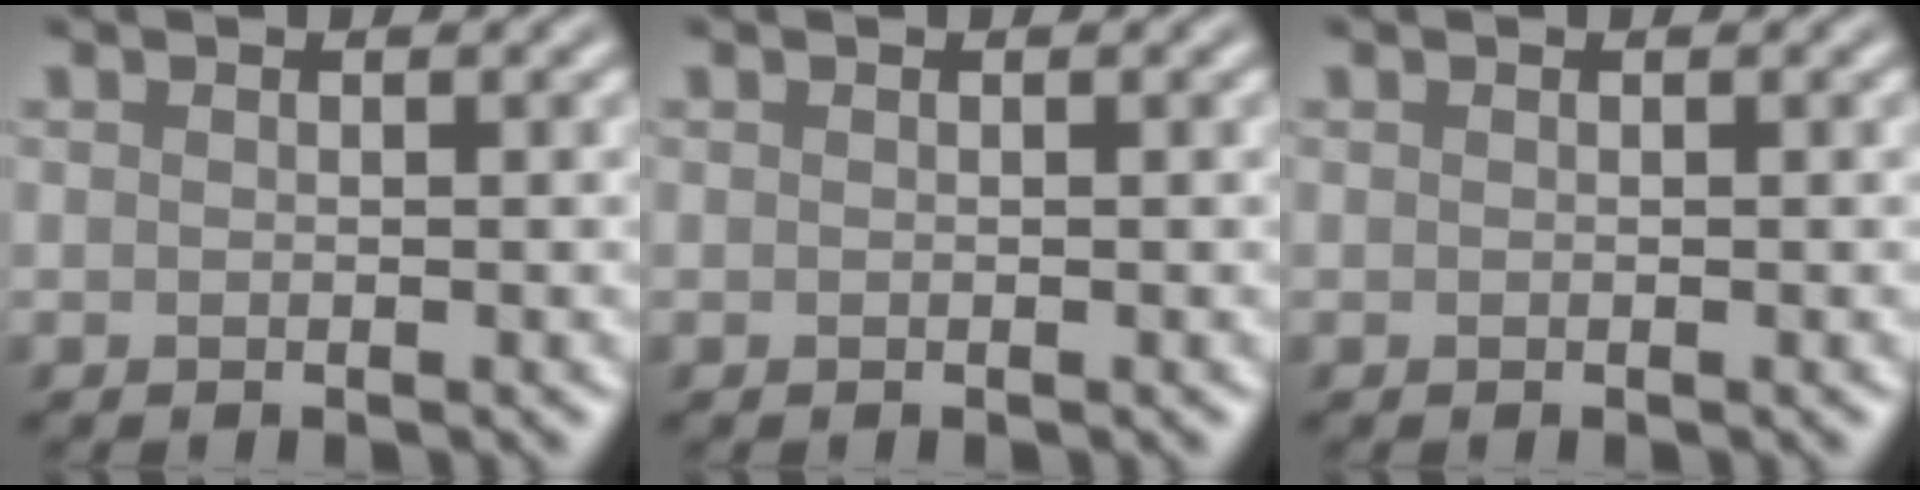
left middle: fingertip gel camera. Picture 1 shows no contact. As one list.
[{"total": 0.0}, {"total": 0.0}]